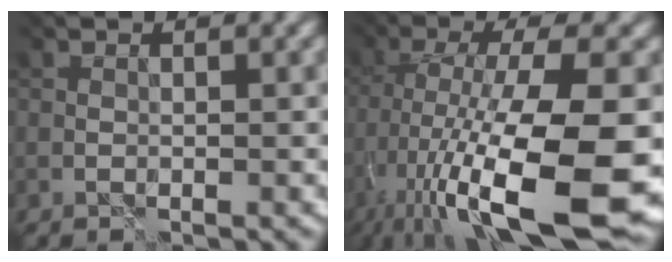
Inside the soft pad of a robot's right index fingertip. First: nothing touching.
{"total": 14.6, "force": [-5.7, 4.2, 12.8], "torque": [-0.226, -0.025, -0.084]}